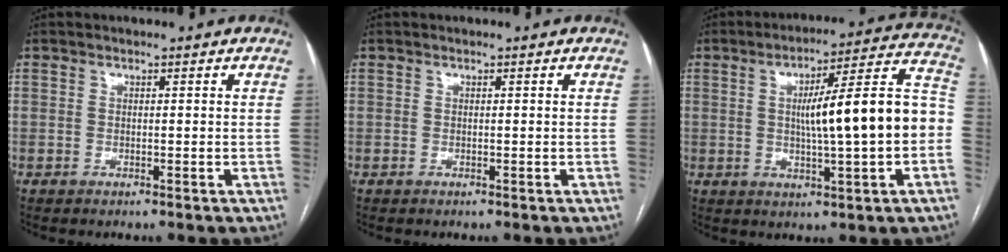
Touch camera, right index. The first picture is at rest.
{"total": 0.0}
{"total": 16.2, "force": [-0.8, 1.1, 16.1], "torque": [-0.232, 0.032, -0.012]}